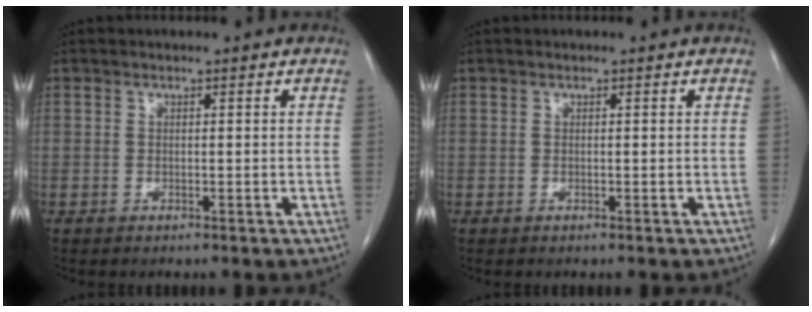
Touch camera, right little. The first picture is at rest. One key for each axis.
{"total": 0.0}